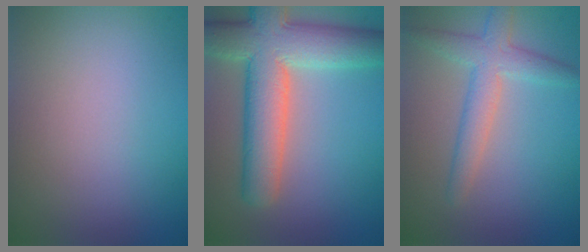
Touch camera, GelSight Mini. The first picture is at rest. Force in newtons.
{"total": 9.5, "press": 9.5, "slide": 0.7}
{"total": 2.8, "press": 2.8, "slide": 0.2}